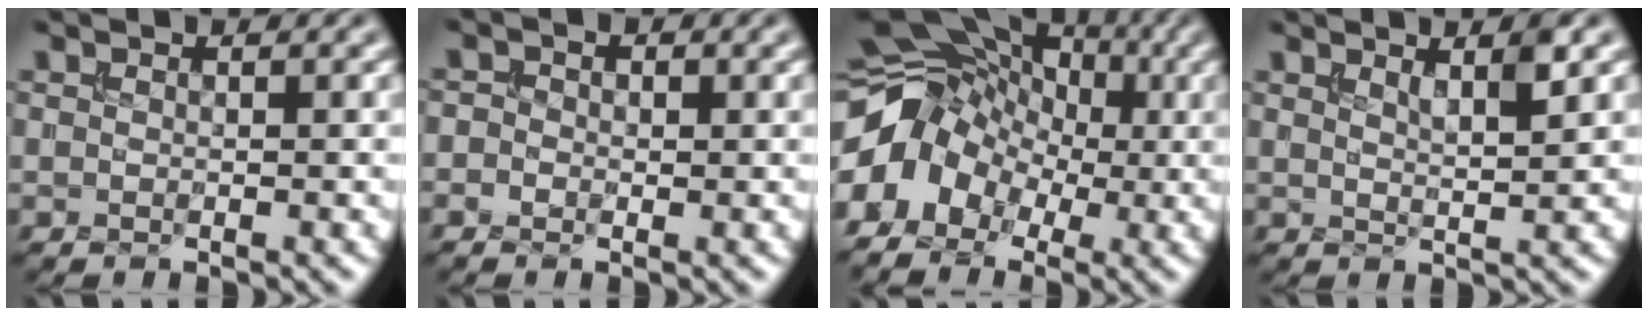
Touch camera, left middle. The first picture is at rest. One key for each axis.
{"total": 1.4, "fx": -0.4, "fy": 1.2, "fz": 0.6, "tx": 0.002, "ty": -0.002, "tz": -0.018}
{"total": 7.5, "fx": -2.1, "fy": 6.0, "fz": 4.1, "tx": -0.061, "ty": 0.013, "tz": -0.048}
{"total": 2.8, "fx": 1.7, "fy": 0.6, "fz": 2.1, "tx": -0.024, "ty": 0.003, "tz": 0.027}